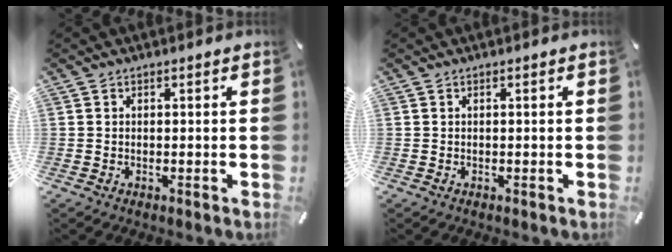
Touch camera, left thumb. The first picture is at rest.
{"total": 0.0}